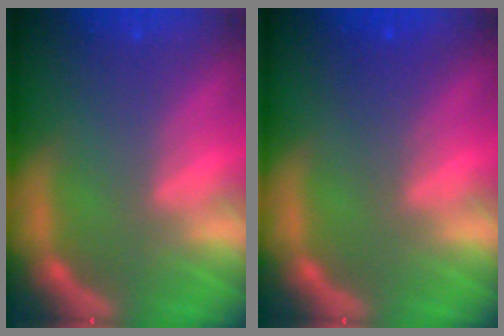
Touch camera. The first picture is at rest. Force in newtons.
{"total": 2.0}